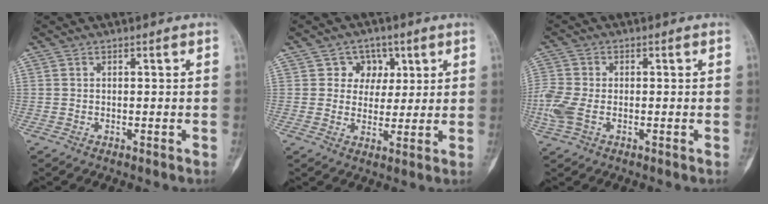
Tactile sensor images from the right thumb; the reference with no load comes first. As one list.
[{"total": 5.9, "force": [2.4, 5.2, 1.3], "torque": [0.020, -0.001, 0.033]}, {"total": 7.1, "force": [-1.5, 4.6, 5.2], "torque": [-0.145, 0.006, -0.034]}]